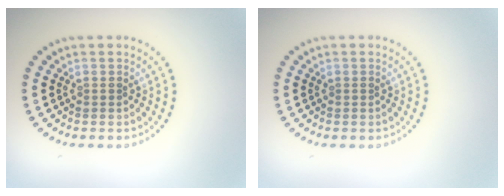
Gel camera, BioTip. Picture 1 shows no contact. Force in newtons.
{"total": 0.0}